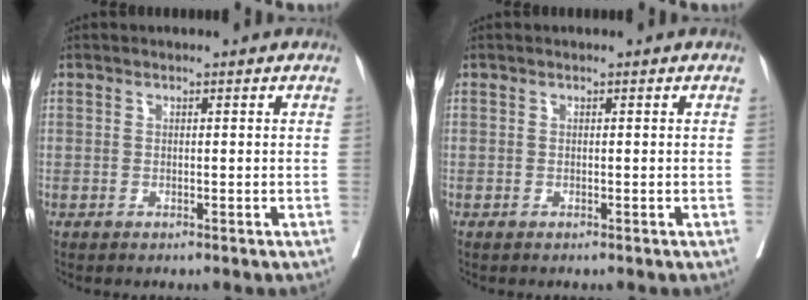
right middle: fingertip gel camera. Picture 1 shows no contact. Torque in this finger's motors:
{"motor_torque": [0.00, 0.01, 0.01, 0.00]}